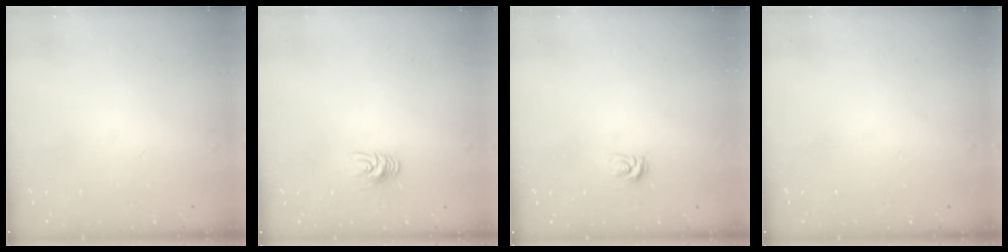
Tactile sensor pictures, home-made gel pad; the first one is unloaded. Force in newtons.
{"total": 6.4, "press": 6.4, "slide": 0.5}
{"total": 3.9, "press": 3.8, "slide": 0.4}
{"total": 0.0}